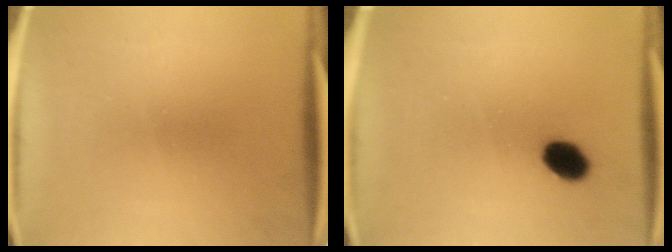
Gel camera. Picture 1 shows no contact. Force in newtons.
{"total": 5.4}